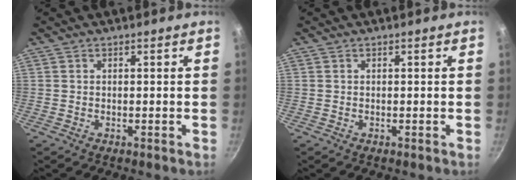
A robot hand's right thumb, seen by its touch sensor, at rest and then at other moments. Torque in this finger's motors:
{"motor_torque": [-0.03, -0.03, 0.09, 0.09, 0.00]}